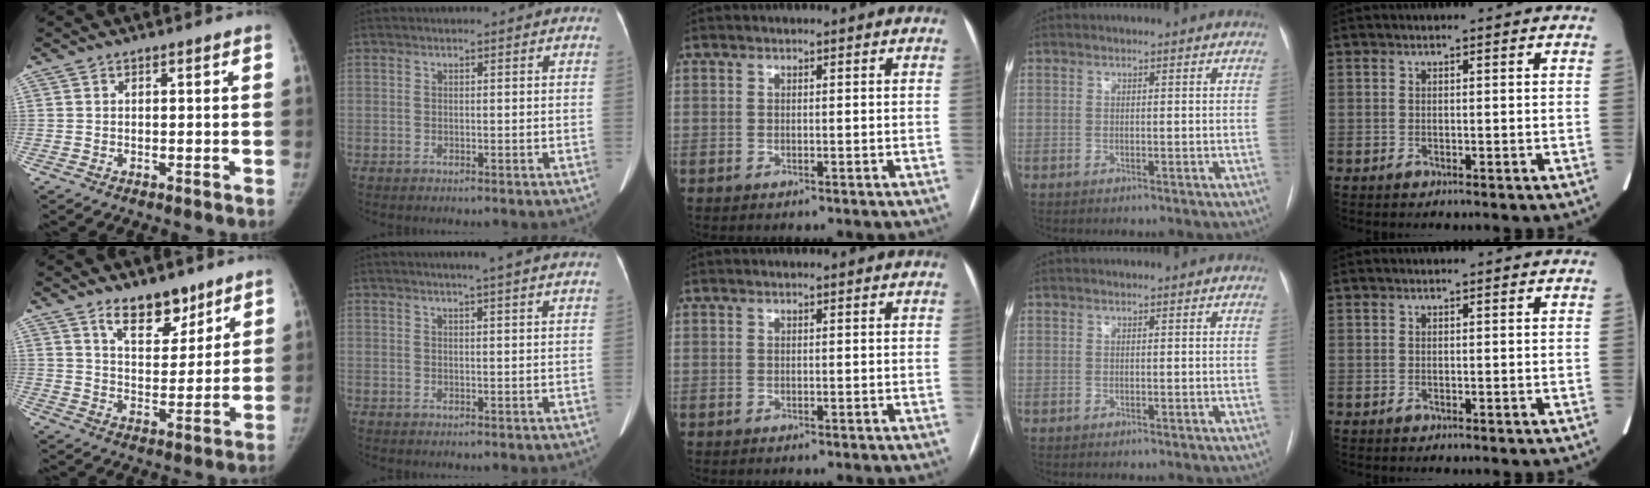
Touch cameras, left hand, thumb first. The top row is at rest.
{"thumb": {"total": 9.7, "force": [6.9, 4.8, 4.9], "torque": [-0.042, -0.049, 0.117]}, "index": {"total": 6.0, "force": [5.0, -0.5, 3.2], "torque": [-0.043, 0.015, 0.056]}}